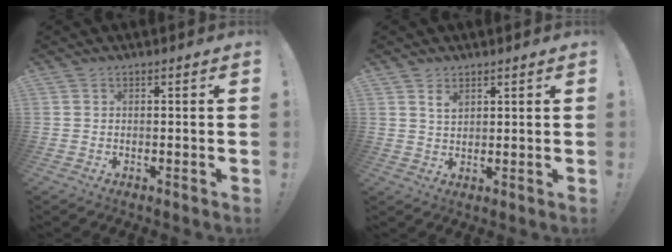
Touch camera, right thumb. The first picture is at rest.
{"total": 3.3, "force": [2.0, 1.8, 1.8], "torque": [-0.021, -0.012, 0.034]}